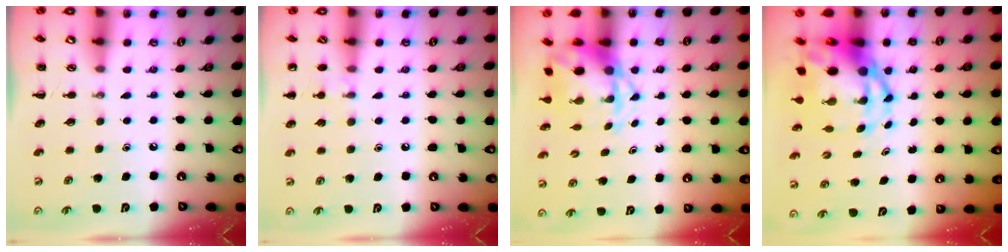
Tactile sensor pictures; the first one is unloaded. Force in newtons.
{"total": 6.4, "press": 6.0, "slide": 2.1}
{"total": 5.4, "press": 5.3, "slide": 0.7}
{"total": 9.2, "press": 8.8, "slide": 2.6}